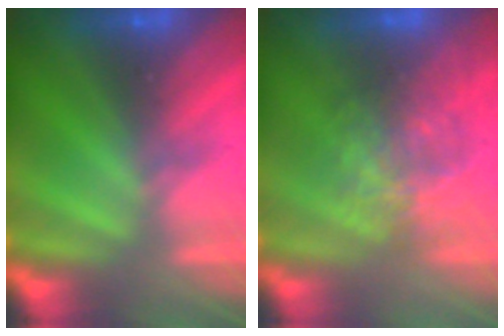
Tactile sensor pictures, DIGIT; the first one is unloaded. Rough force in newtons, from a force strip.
{"total": 3.3}